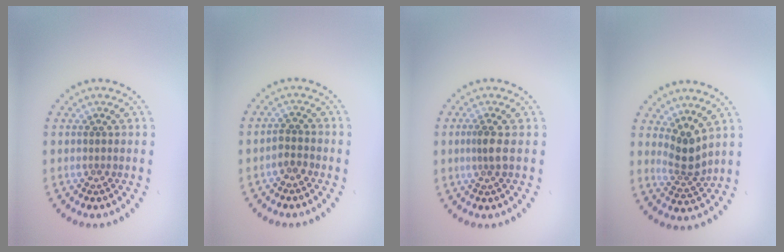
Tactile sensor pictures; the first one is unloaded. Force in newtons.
{"total": 1.4, "press": 1.1, "slide": 0.9}
{"total": 1.4, "press": 1.1, "slide": 0.9}
{"total": 2.6, "press": 1.8, "slide": 1.9}